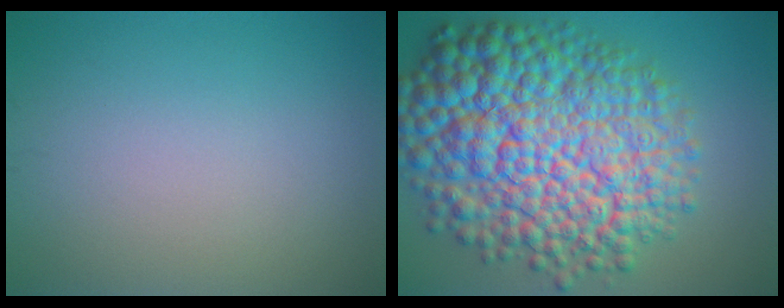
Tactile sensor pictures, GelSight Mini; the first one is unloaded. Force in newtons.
{"total": 15.8, "press": 15.8, "slide": 0.3}